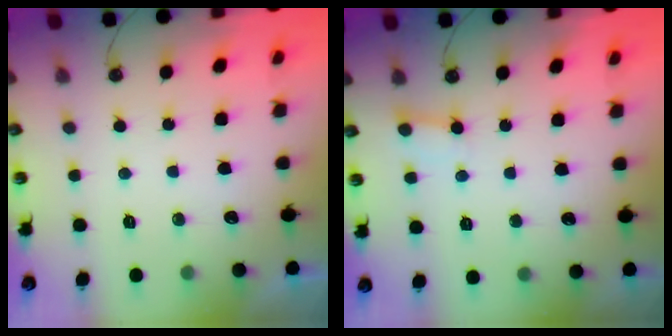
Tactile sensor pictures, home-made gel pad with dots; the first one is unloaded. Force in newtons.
{"total": 2.5, "press": 2.5, "slide": 0.2}